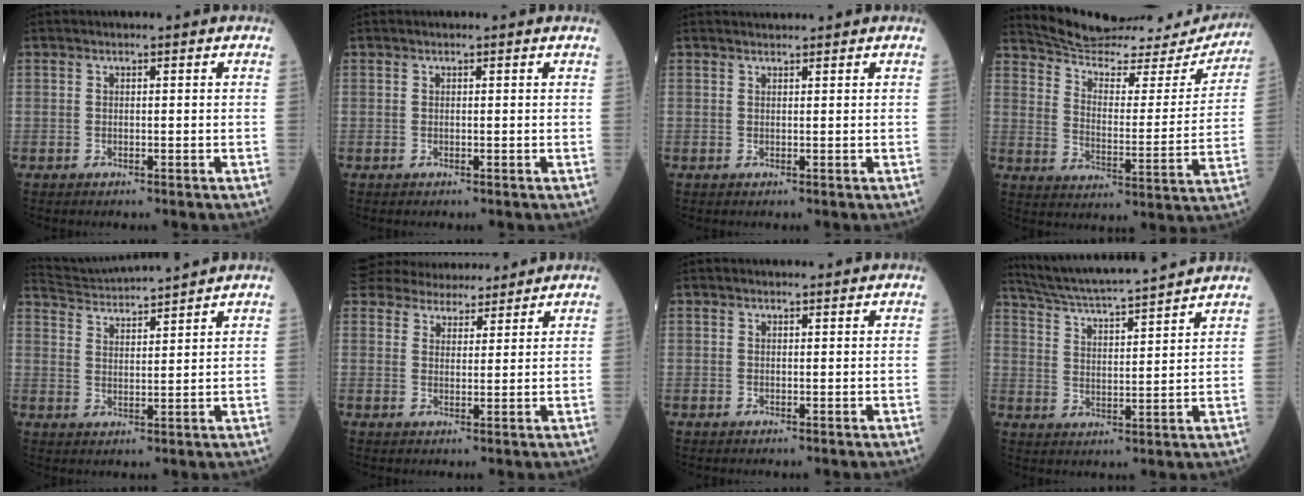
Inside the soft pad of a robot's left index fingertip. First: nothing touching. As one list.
[{"total": 0.7, "force": [0.7, -0.1, 0.3], "torque": [-0.010, 0.000, 0.008]}, {"total": 1.5, "force": [1.5, -0.2, 0.2], "torque": [-0.002, 0.015, 0.029]}, {"total": 22.7, "force": [21.8, 3.7, 5.1], "torque": [-0.079, -0.057, 0.288]}, {"total": 9.3, "force": [9.0, -1.2, 2.0], "torque": [-0.051, 0.019, 0.154]}, {"total": 10.6, "force": [9.9, 3.1, 2.2], "torque": [-0.040, 0.026, 0.155]}, {"total": 1.0, "force": [1.0, 0.3, 0.2], "torque": [-0.007, 0.009, 0.014]}, {"total": 15.0, "force": [13.9, -0.6, 5.6], "torque": [-0.110, 0.009, 0.219]}]